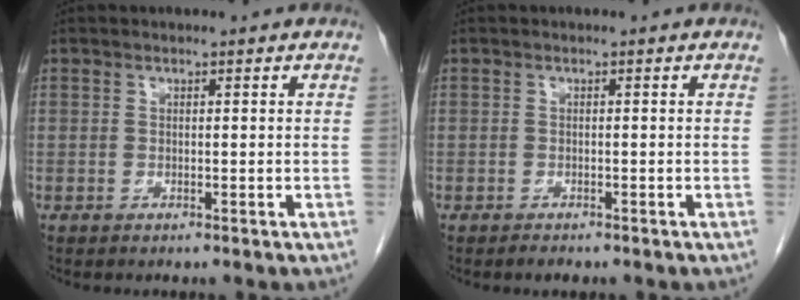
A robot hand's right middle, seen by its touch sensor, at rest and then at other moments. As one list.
[{"total": 1.0, "force": [-0.8, 0.3, 0.4], "torque": [-0.013, -0.004, -0.009]}]